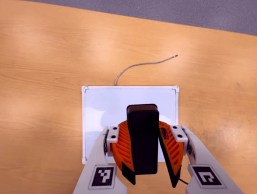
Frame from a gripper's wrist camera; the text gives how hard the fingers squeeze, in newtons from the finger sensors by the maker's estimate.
{"total": 9.1, "left": 9.3, "right": 9.0}